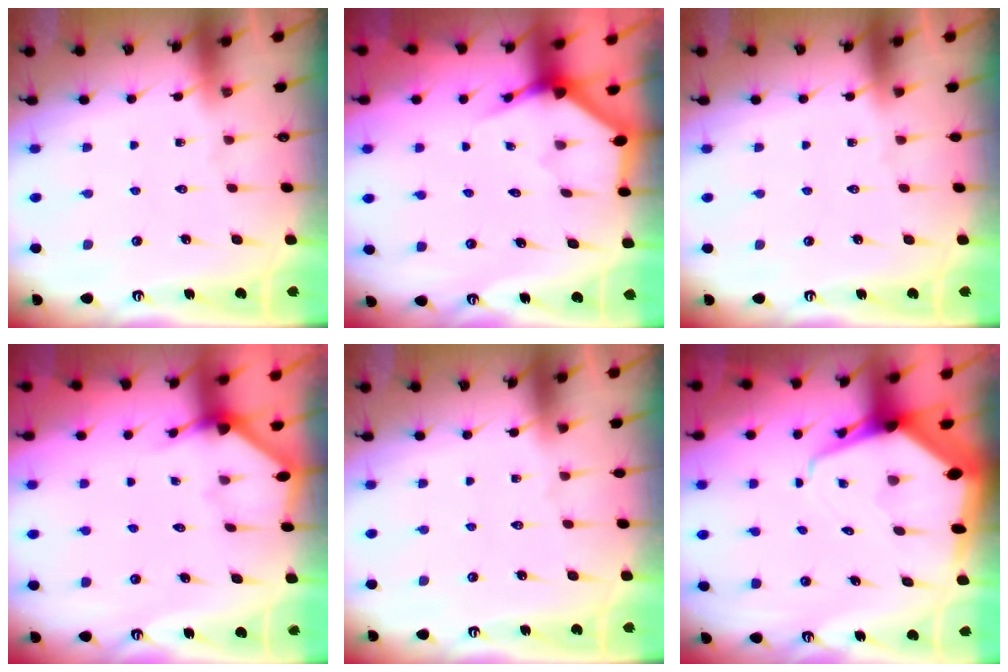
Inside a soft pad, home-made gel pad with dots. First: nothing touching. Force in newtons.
{"total": 3.6, "press": 3.6, "slide": 0.2}
{"total": 0.0}
{"total": 3.4, "press": 3.3, "slide": 0.4}
{"total": 0.0}
{"total": 7.9, "press": 7.9, "slide": 1.0}